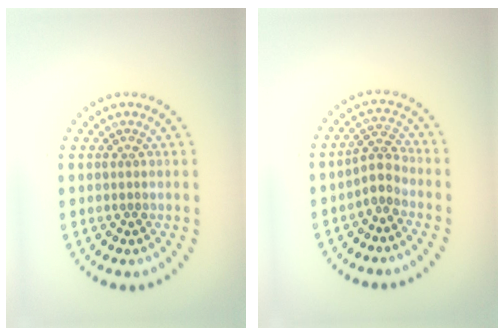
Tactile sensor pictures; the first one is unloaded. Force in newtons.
{"total": 2.1, "press": 1.6, "slide": 1.4}